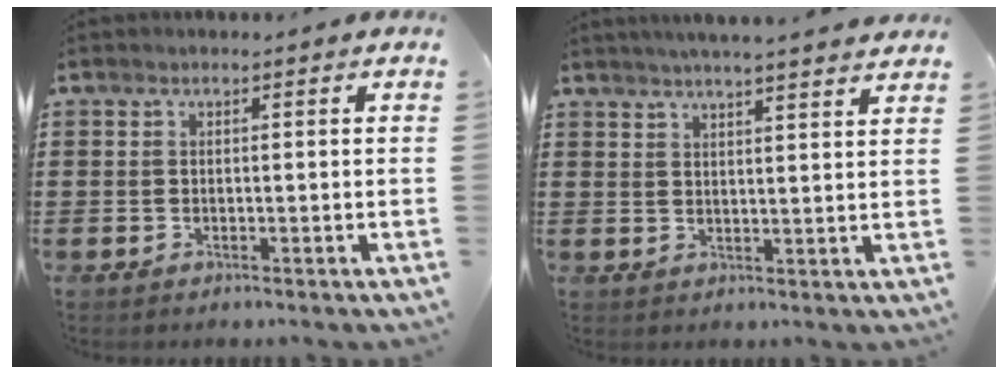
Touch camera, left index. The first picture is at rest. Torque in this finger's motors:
{"motor_torque": [1.55, -0.59, 0.35, 0.08]}